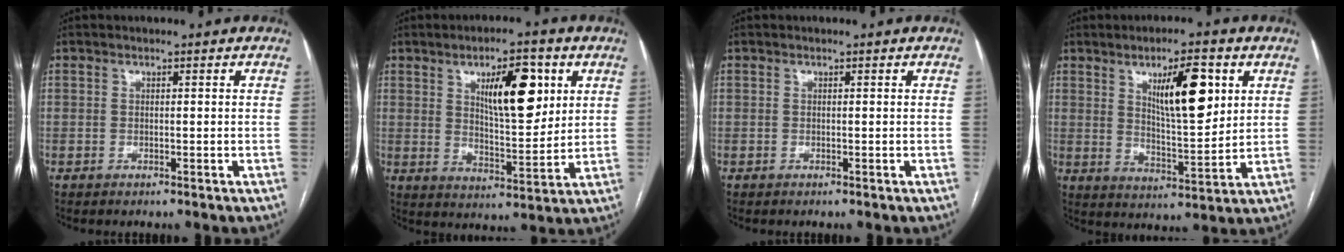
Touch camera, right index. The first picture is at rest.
{"total": 11.5, "force": [4.4, 3.6, 10.0], "torque": [-0.158, 0.003, 0.077]}
{"total": 0.0}
{"total": 11.1, "force": [4.4, 2.6, 9.9], "torque": [-0.164, -0.002, 0.078]}